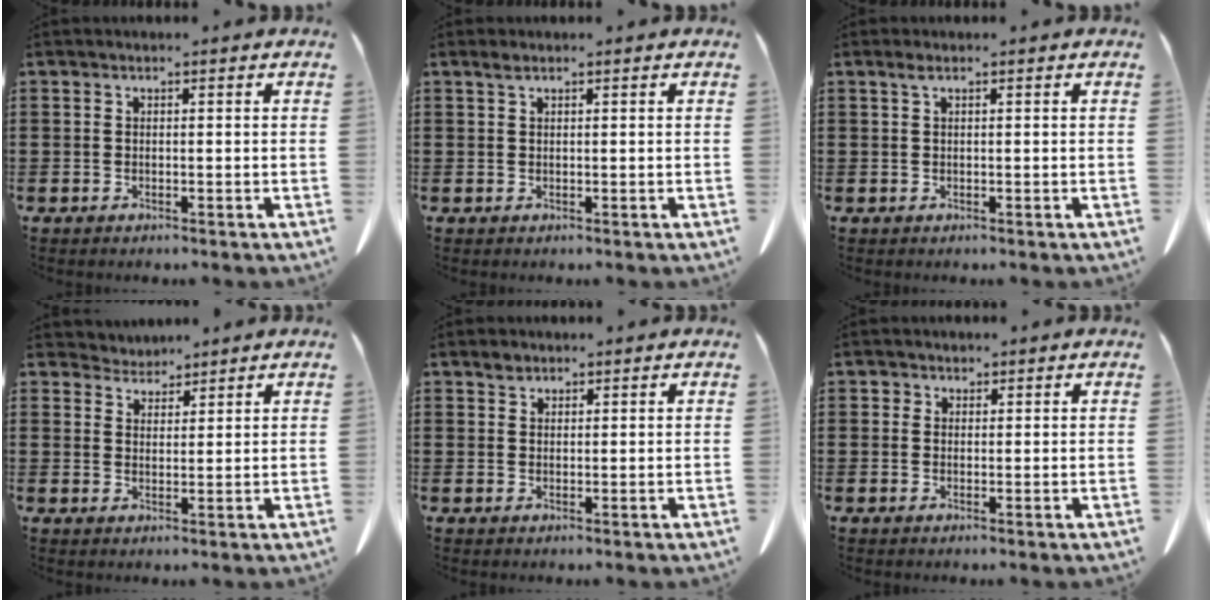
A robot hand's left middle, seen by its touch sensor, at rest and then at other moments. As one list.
[{"total": 0.9, "force": [0.5, 0.2, 0.7], "torque": [-0.016, 0.002, 0.009]}, {"total": 1.1, "force": [0.4, 0.2, 1.0], "torque": [-0.020, 0.003, 0.006]}, {"total": 3.0, "force": [2.9, 0.6, -0.4], "torque": [-0.003, -0.010, 0.054]}, {"total": 1.5, "force": [1.1, 0.8, 0.4], "torque": [-0.011, 0.002, 0.022]}, {"total": 1.2, "force": [0.8, 0.9, 0.1], "torque": [0.003, 0.001, 0.014]}]